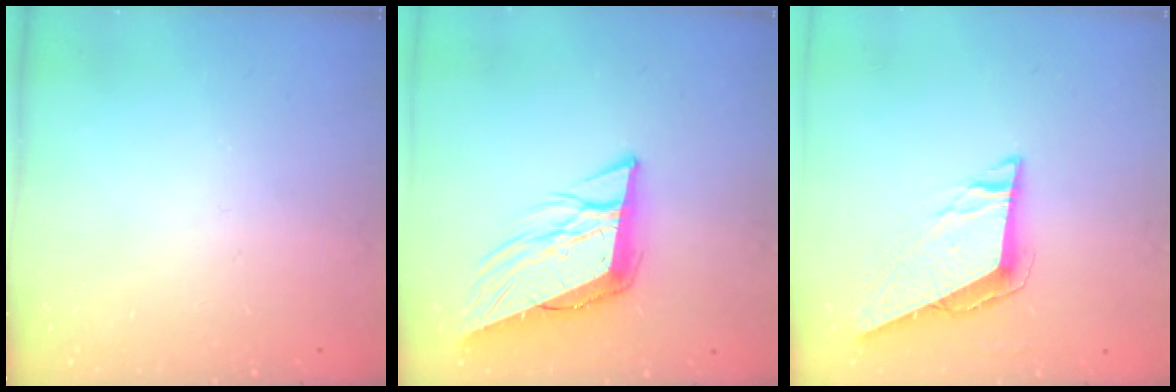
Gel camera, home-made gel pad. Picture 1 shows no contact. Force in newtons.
{"total": 11.8, "press": 11.2, "slide": 3.6}
{"total": 7.5, "press": 7.5, "slide": 0.3}